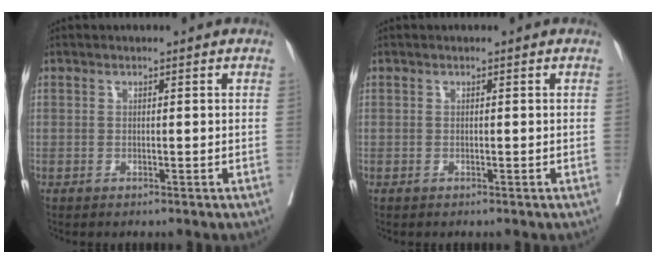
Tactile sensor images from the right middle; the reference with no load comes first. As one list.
[{"total": 0.0}]